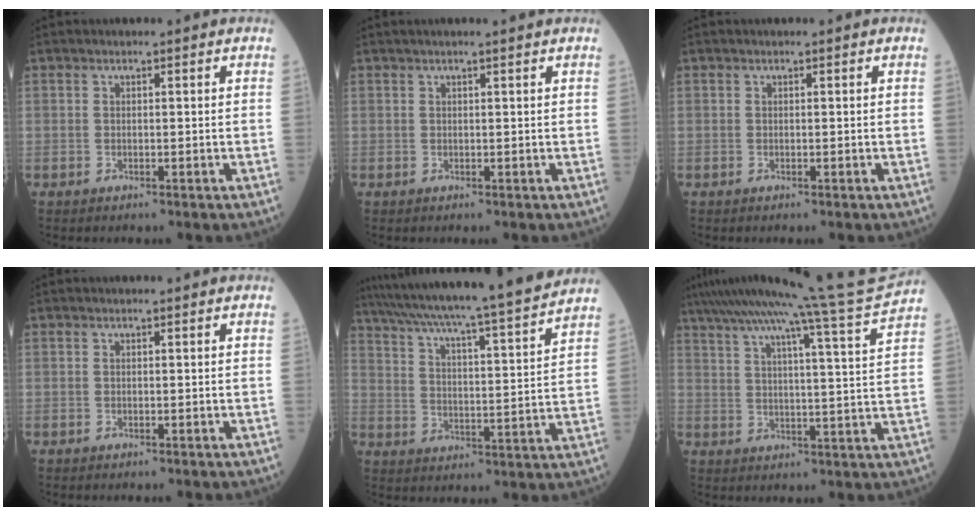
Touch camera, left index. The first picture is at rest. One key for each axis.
{"total": 2.3, "fx": 1.9, "fy": -0.4, "fz": 1.2, "tx": -0.015, "ty": 0.014, "tz": 0.030}
{"total": 0.0}
{"total": 0.0}
{"total": 22.3, "fx": 19.8, "fy": -0.9, "fz": 10.1, "tx": -0.175, "ty": -0.022, "tz": 0.286}
{"total": 17.3, "fx": 15.5, "fy": -3.6, "fz": 6.8, "tx": -0.124, "ty": -0.052, "tz": 0.214}